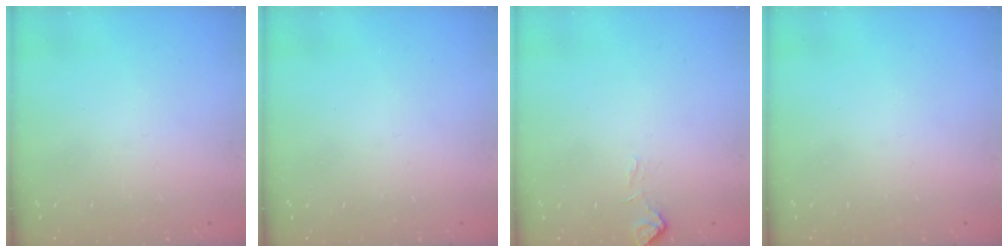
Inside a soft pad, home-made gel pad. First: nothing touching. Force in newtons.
{"total": 0.0}
{"total": 2.3, "press": 2.2, "slide": 0.6}
{"total": 0.0}